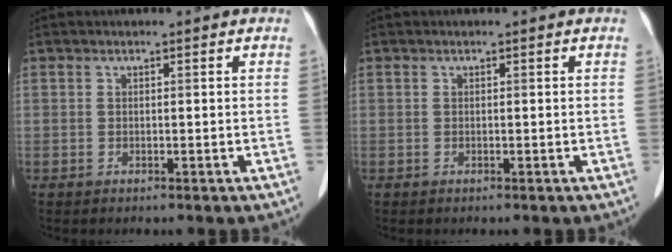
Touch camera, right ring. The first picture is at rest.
{"total": 0.0}